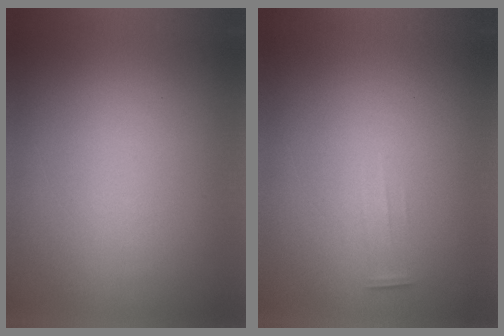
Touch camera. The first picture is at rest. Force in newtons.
{"total": 1.3}